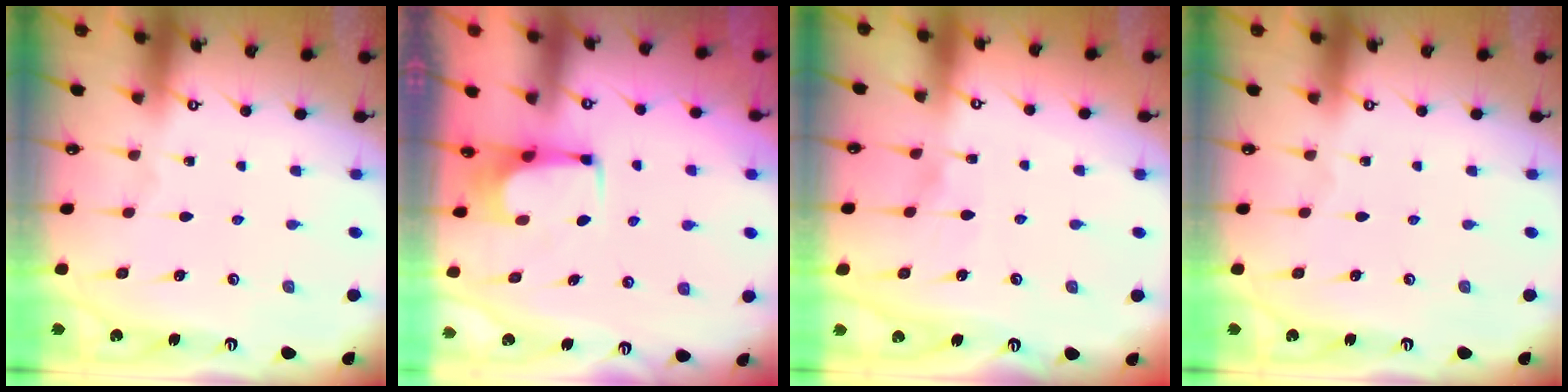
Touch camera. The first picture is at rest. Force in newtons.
{"total": 3.9, "press": 3.9, "slide": 0.4}
{"total": 4.9, "press": 4.9, "slide": 0.6}
{"total": 0.0}